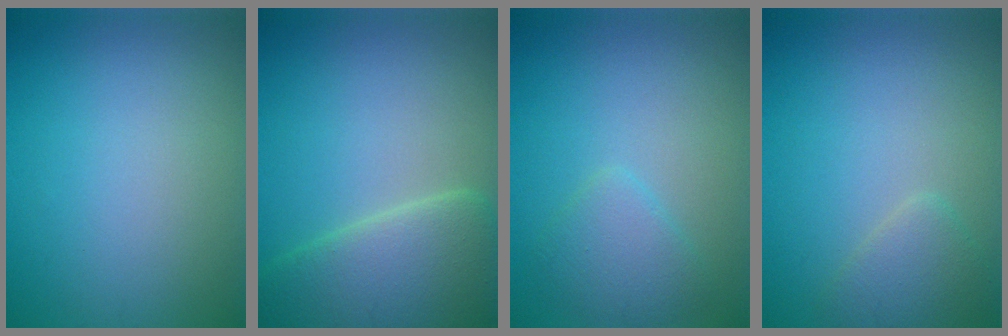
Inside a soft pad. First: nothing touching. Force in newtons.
{"total": 7.5, "press": 7.5, "slide": 0.4}
{"total": 2.5, "press": 2.5, "slide": 0.2}
{"total": 2.2, "press": 2.2, "slide": 0.1}